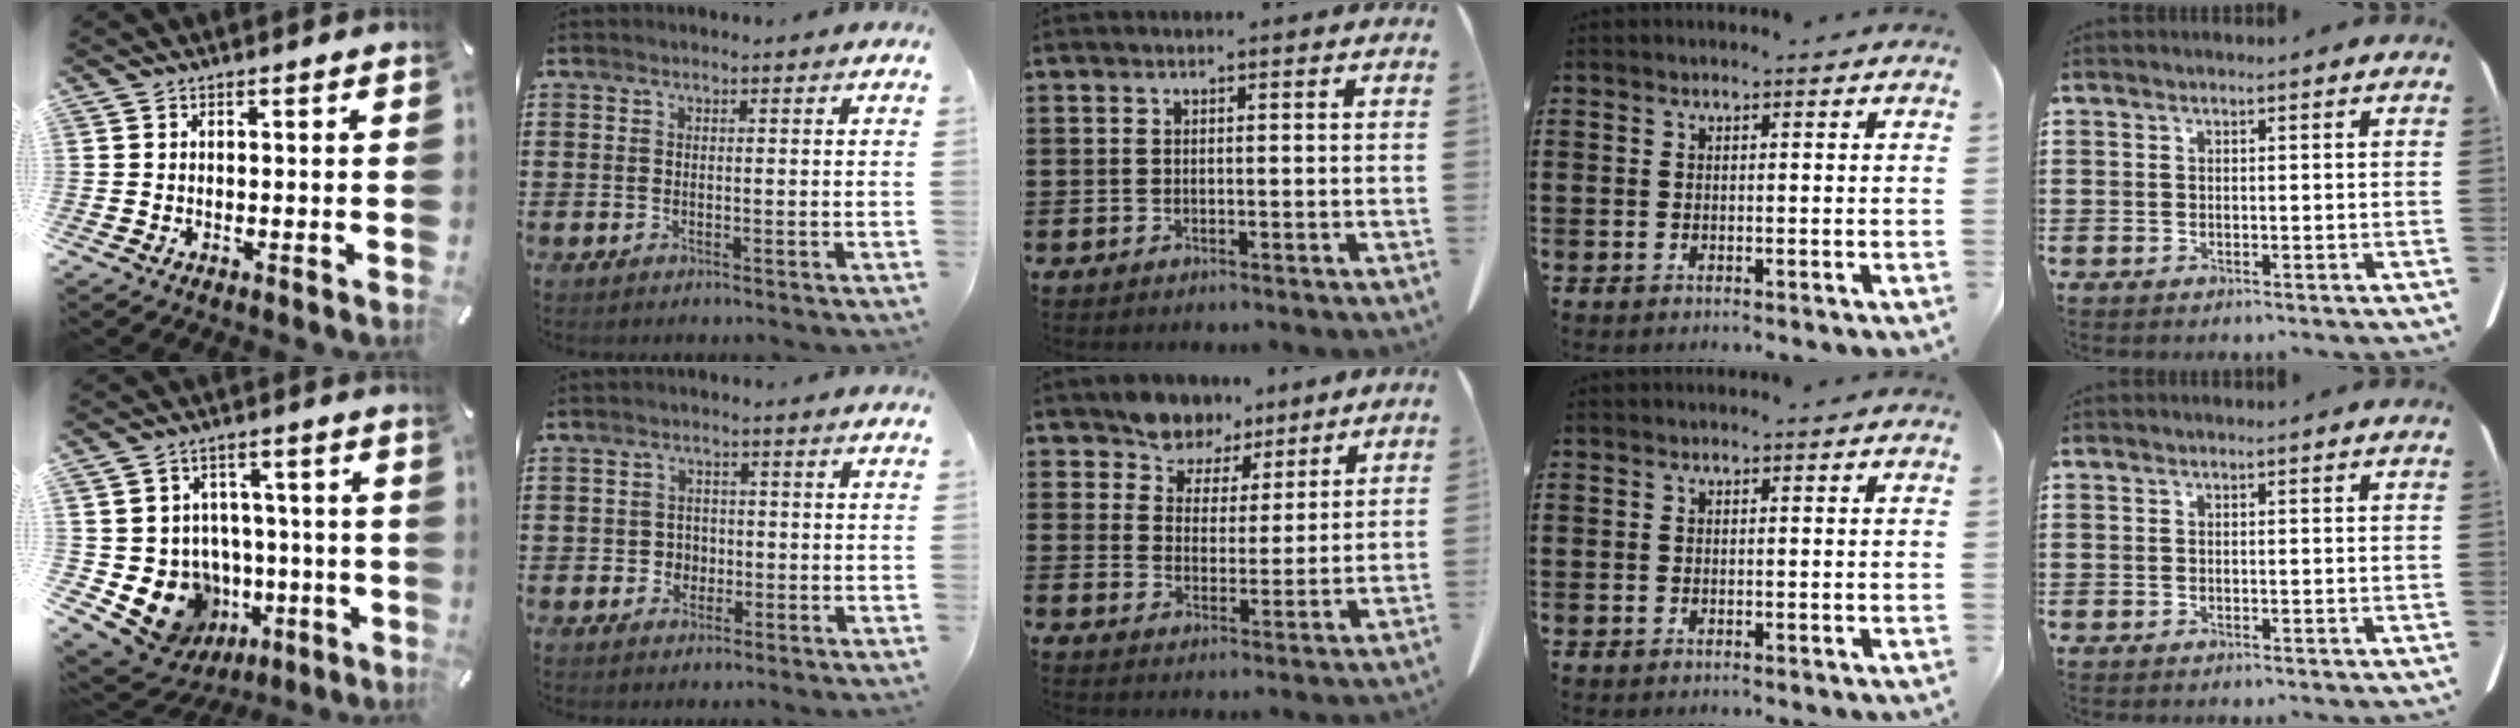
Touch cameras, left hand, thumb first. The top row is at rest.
{"thumb": {"total": 12.7, "force": [-4.0, 11.4, 4.0], "torque": [-0.056, 0.006, -0.045]}, "index": {"total": 2.3, "force": [-0.4, 2.2, 0.7], "torque": [-0.022, 0.004, -0.012]}, "middle": {"total": 6.5, "force": [5.8, 3.1, -0.1], "torque": [-0.037, -0.031, 0.108]}}